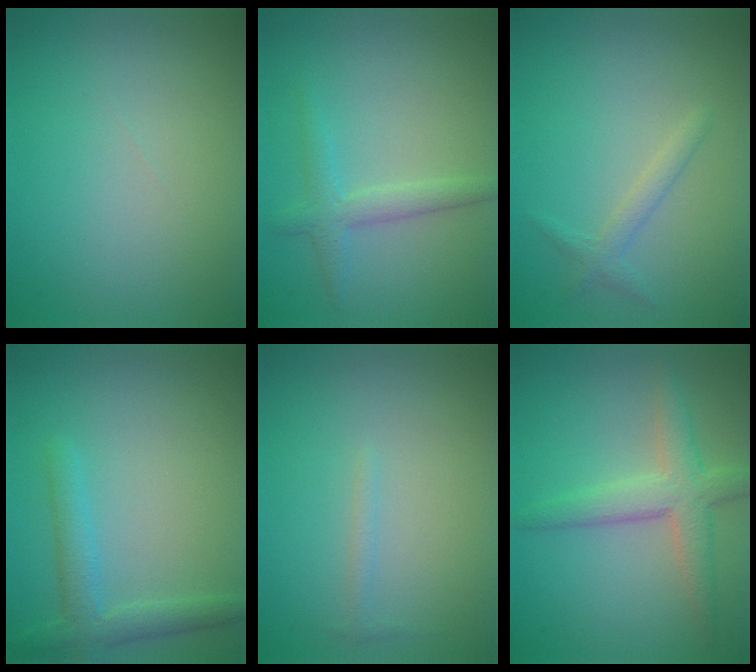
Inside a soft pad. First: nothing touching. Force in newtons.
{"total": 2.3, "press": 2.3, "slide": 0.1}
{"total": 1.4, "press": 1.4, "slide": 0.1}
{"total": 2.8, "press": 2.8, "slide": 0.2}
{"total": 0.7, "press": 0.7, "slide": 0.0}
{"total": 4.1, "press": 4.1, "slide": 0.4}